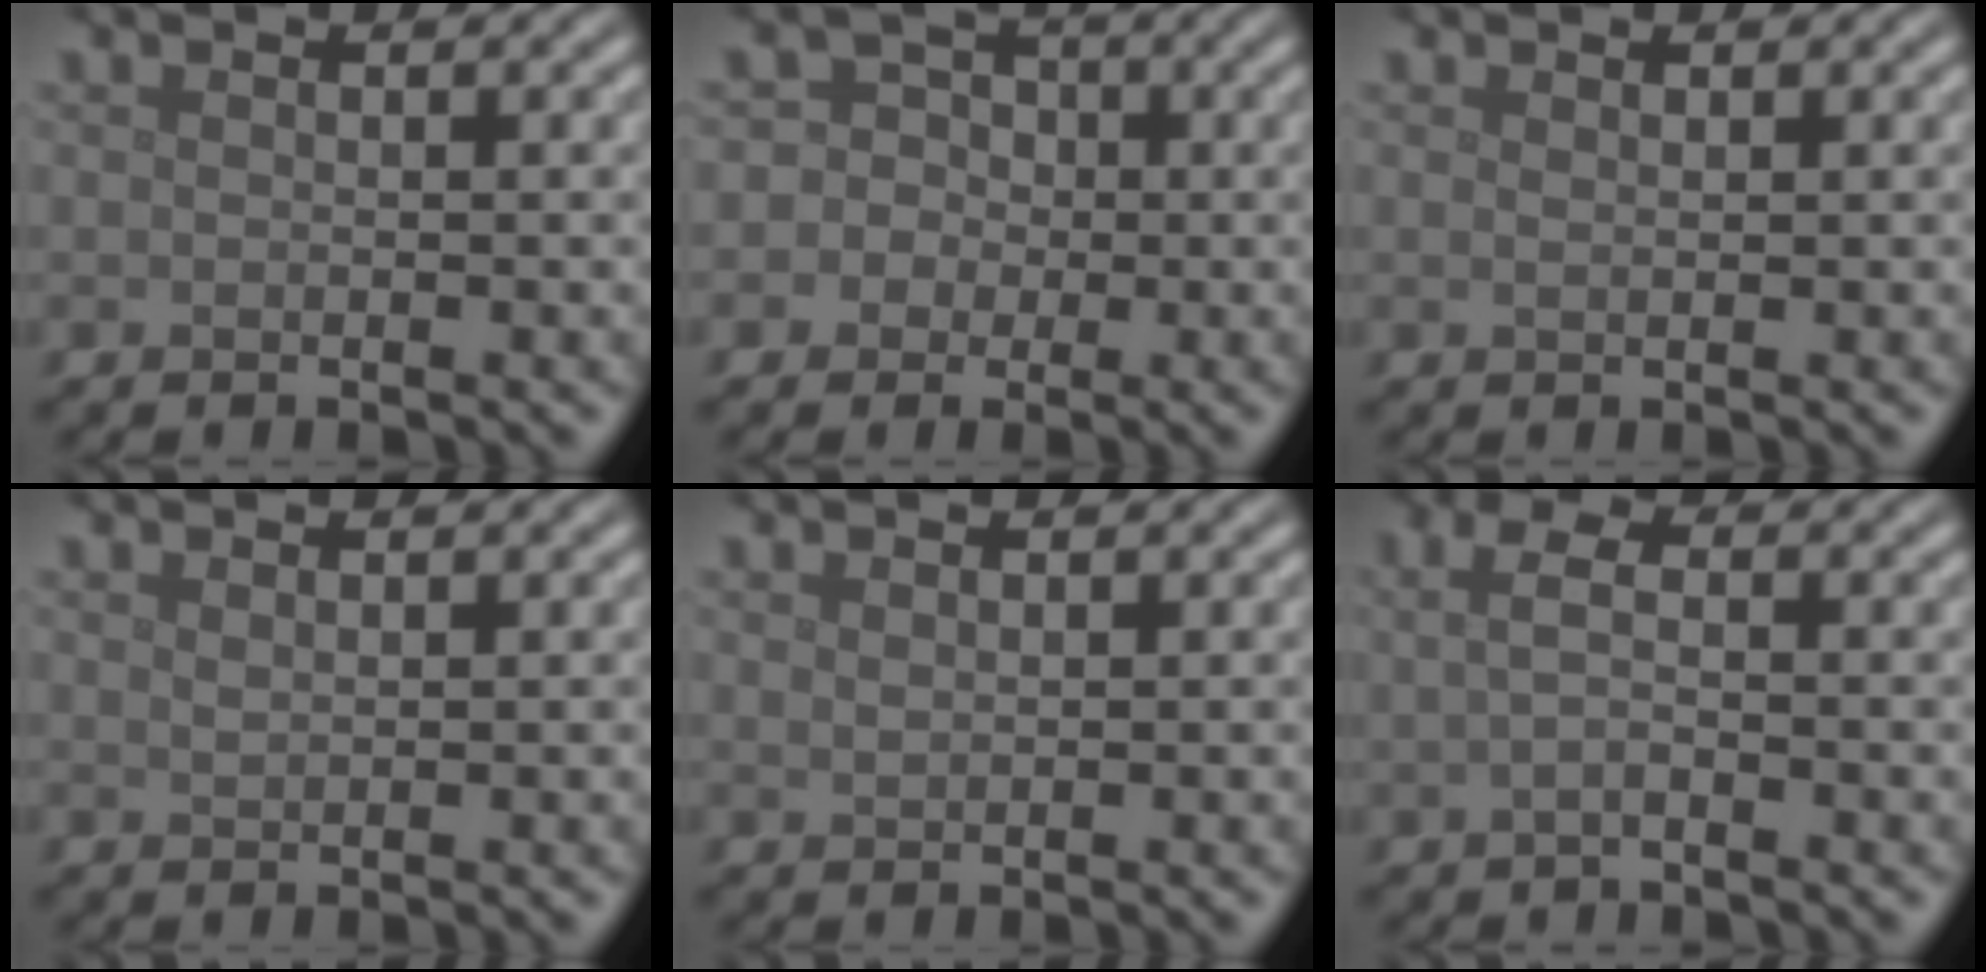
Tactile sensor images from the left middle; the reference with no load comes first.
{"total": 4.9, "force": [-0.5, 4.7, 1.1], "torque": [0.009, 0.030, -0.045]}
{"total": 0.5, "force": [0.4, 0.2, 0.3], "torque": [-0.005, -0.002, 0.008]}
{"total": 0.6, "force": [0.5, 0.2, 0.3], "torque": [-0.008, -0.001, 0.011]}
{"total": 0.6, "force": [0.5, 0.3, 0.3], "torque": [-0.010, -0.001, 0.012]}
{"total": 2.1, "force": [-0.1, 0.9, 1.9], "torque": [-0.044, 0.002, -0.007]}